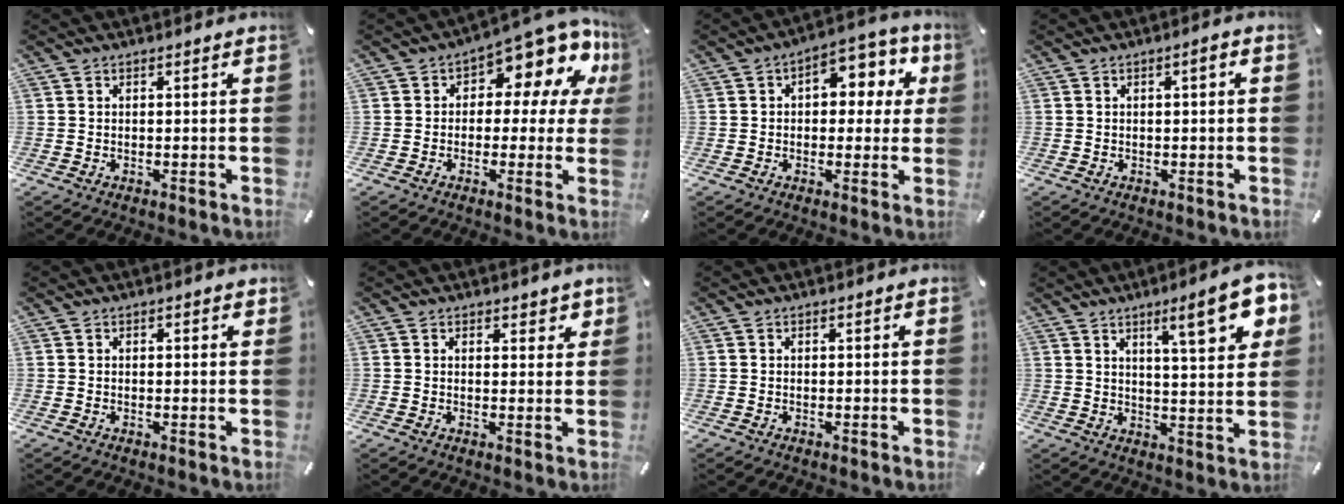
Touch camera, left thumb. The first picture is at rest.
{"total": 11.4, "force": [6.6, 5.3, 7.7], "torque": [-0.110, -0.061, 0.113]}
{"total": 8.8, "force": [2.2, 5.8, 6.3], "torque": [-0.073, -0.013, 0.029]}
{"total": 1.8, "force": [0.0, 0.4, 1.8], "torque": [-0.031, 0.003, -0.001]}
{"total": 0.5, "force": [0.2, 0.3, 0.4], "torque": [0.000, -0.002, 0.001]}
{"total": 2.3, "force": [1.6, 1.5, 0.8], "torque": [0.004, -0.008, 0.023]}
{"total": 0.0}
{"total": 13.7, "force": [7.1, 3.1, 11.3], "torque": [-0.162, -0.027, 0.107]}